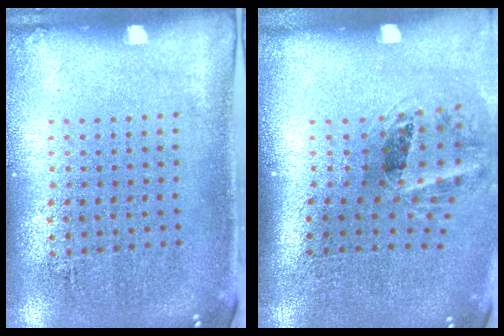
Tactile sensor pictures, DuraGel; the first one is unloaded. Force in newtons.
{"total": 1.5, "press": 1.1, "slide": 1.1}